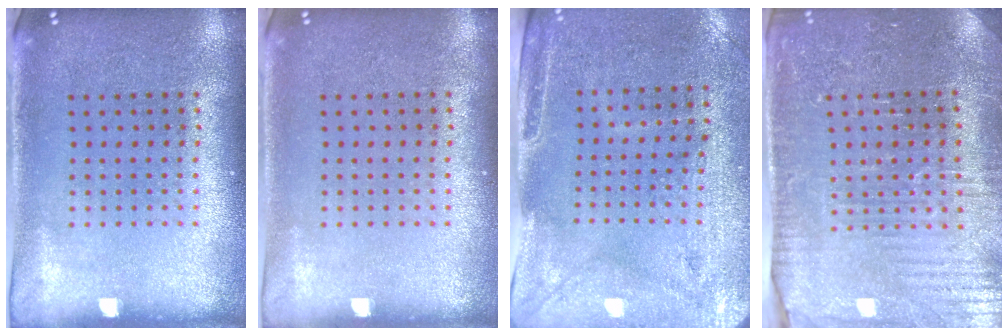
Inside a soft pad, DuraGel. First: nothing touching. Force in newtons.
{"total": 0.0}
{"total": 3.0, "press": 2.5, "slide": 1.5}
{"total": 3.4, "press": 3.4, "slide": 0.2}